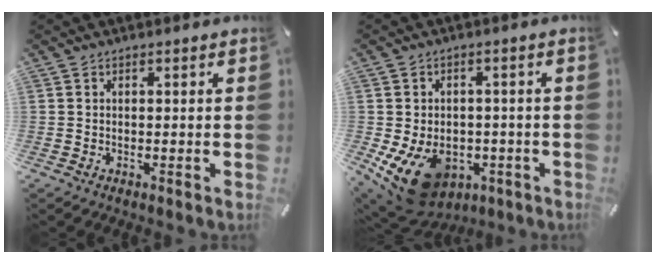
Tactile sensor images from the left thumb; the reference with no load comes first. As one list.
[{"total": 13.0, "force": [-5.7, 9.2, 7.1], "torque": [-0.127, 0.022, -0.095]}]